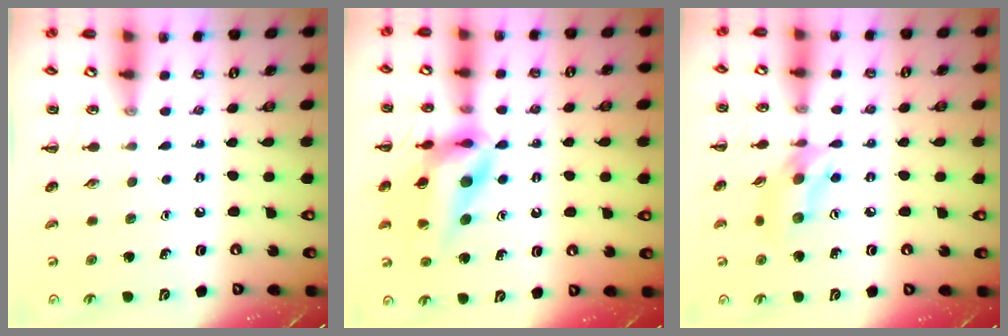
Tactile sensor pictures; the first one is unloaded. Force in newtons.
{"total": 16.0, "press": 15.7, "slide": 2.7}
{"total": 8.8, "press": 8.7, "slide": 1.4}